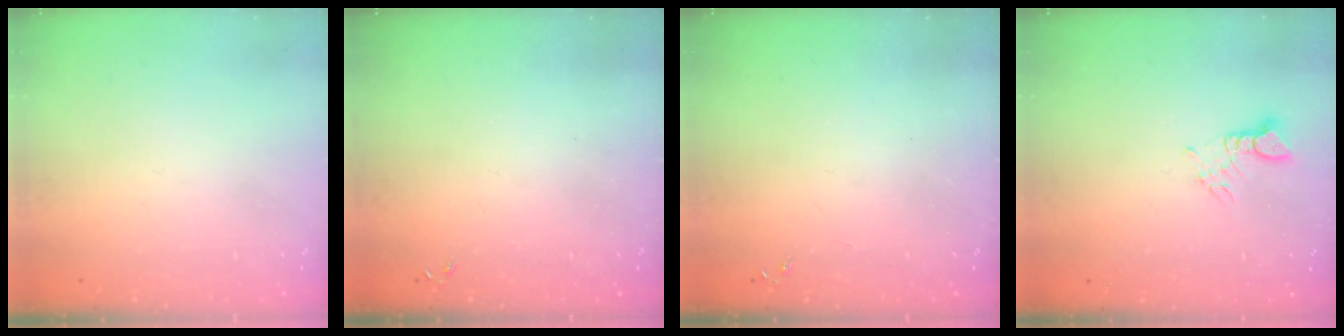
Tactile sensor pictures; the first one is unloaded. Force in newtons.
{"total": 0.0}
{"total": 0.0}
{"total": 2.9, "press": 2.9, "slide": 0.1}